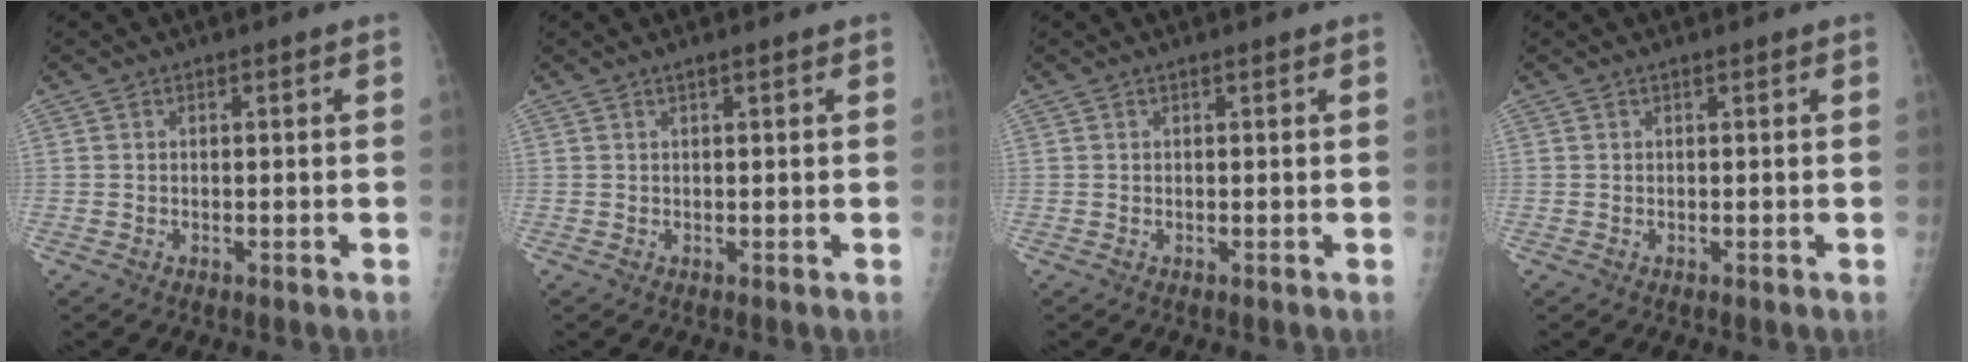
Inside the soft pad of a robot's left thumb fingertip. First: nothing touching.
{"total": 0.6, "force": [0.3, 0.0, 0.5], "torque": [-0.003, 0.000, 0.008]}
{"total": 0.0}
{"total": 0.0}